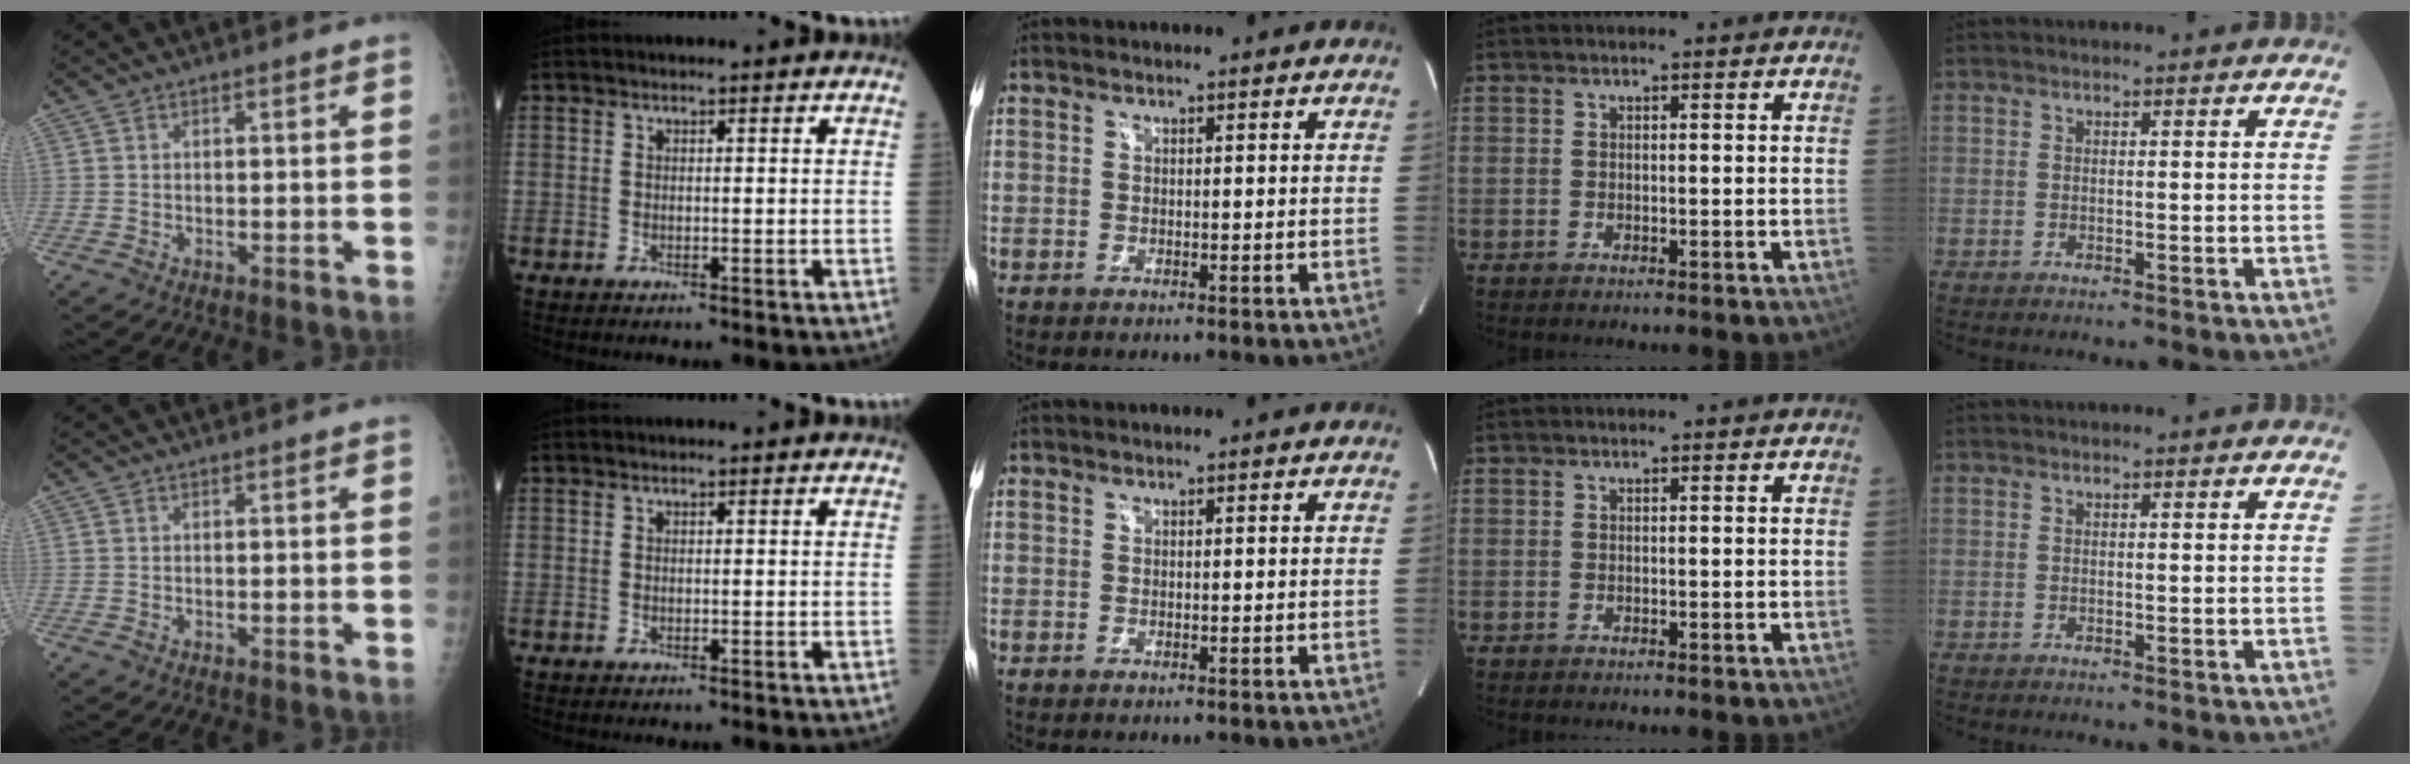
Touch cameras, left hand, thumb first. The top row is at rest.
{}